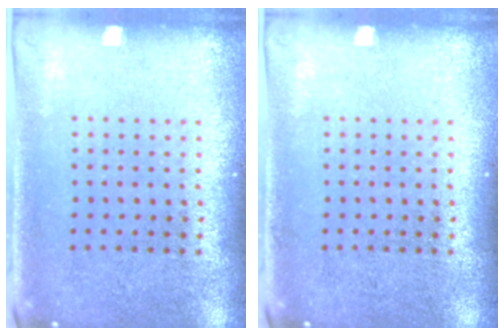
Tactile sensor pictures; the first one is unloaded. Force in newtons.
{"total": 0.0}